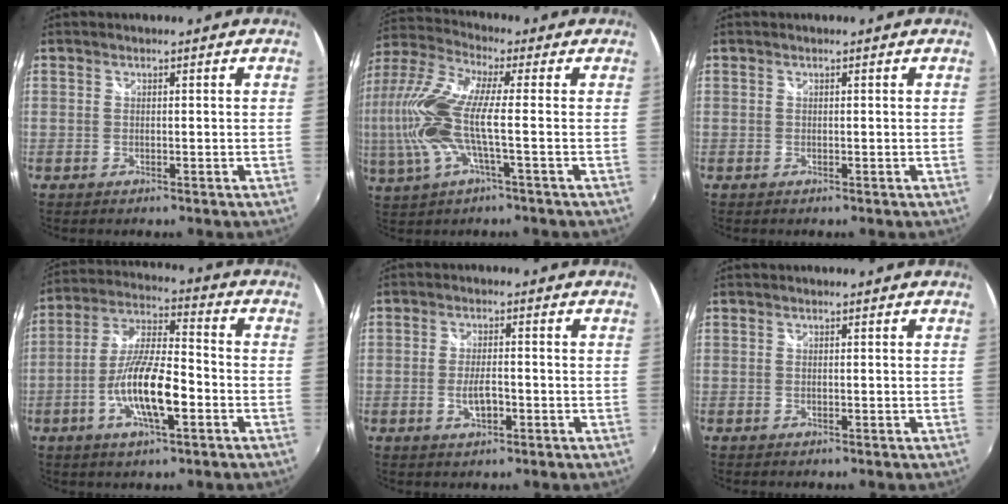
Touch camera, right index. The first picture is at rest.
{"total": 15.8, "force": [-1.3, 3.5, 15.3], "torque": [-0.313, -0.002, -0.030]}
{"total": 0.0}
{"total": 13.2, "force": [-4.6, 3.4, 11.9], "torque": [-0.239, -0.003, -0.087]}
{"total": 4.1, "force": [-1.4, 1.6, 3.4], "torque": [-0.068, -0.003, -0.023]}
{"total": 0.0}